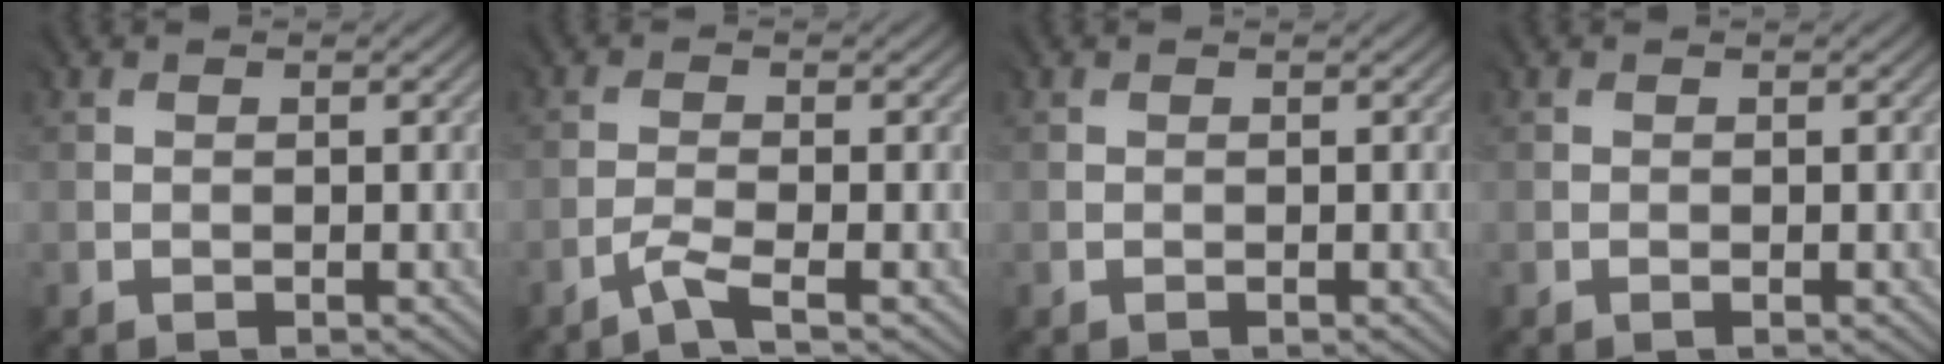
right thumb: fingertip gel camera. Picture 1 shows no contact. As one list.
[{"total": 2.1, "force": [-1.8, -0.5, 0.9], "torque": [-0.018, 0.001, -0.048]}, {"total": 0.0}, {"total": 0.0}]